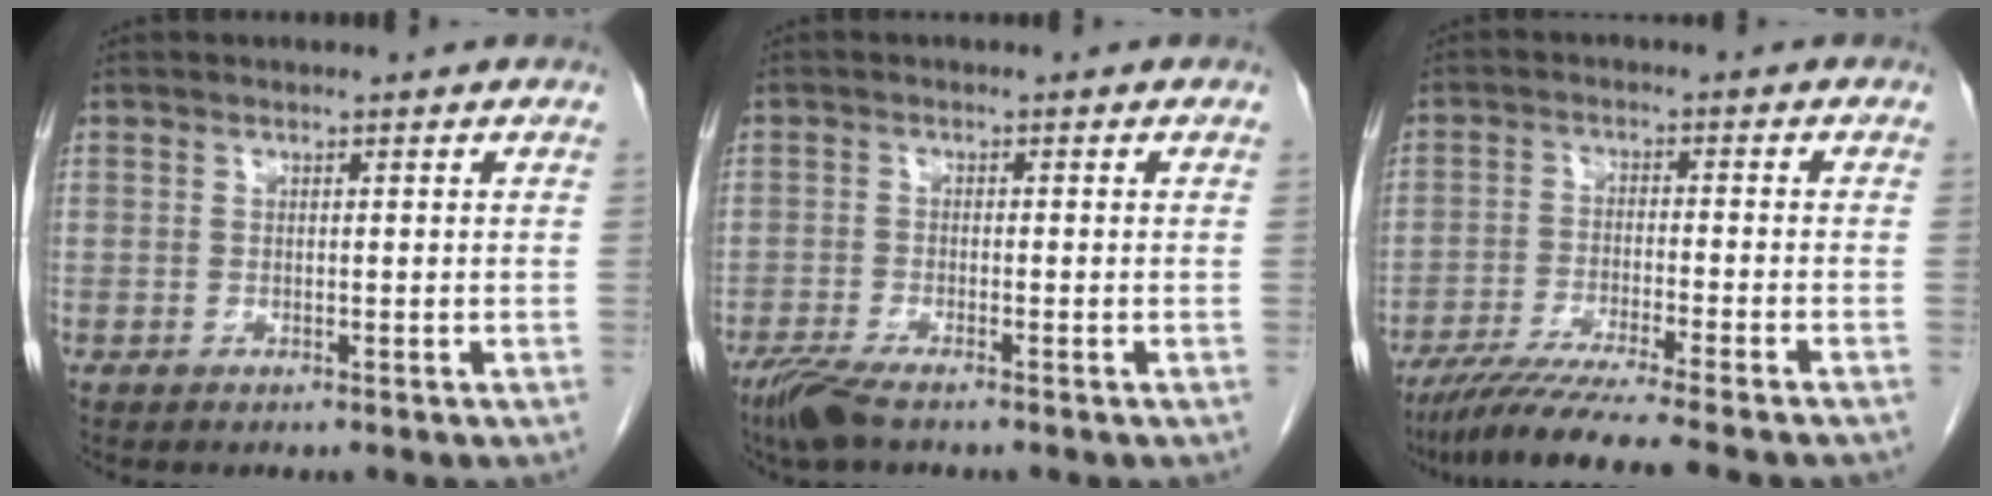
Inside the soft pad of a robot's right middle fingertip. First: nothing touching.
{"total": 4.1, "force": [-3.1, 0.4, 2.6], "torque": [-0.057, -0.012, -0.062]}
{"total": 12.3, "force": [-10.4, -1.2, 6.4], "torque": [-0.084, -0.039, -0.162]}